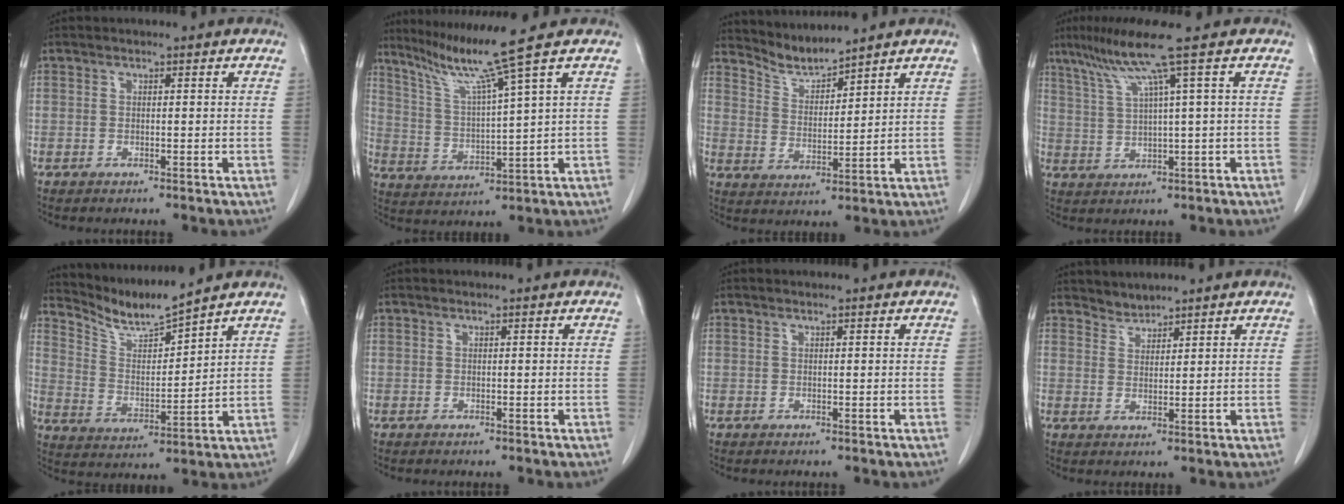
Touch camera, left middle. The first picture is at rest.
{"total": 9.0, "force": [6.6, -3.4, 5.0], "torque": [-0.092, -0.022, 0.126]}
{"total": 4.7, "force": [4.7, -0.7, -0.3], "torque": [0.000, -0.010, 0.098]}
{"total": 7.2, "force": [4.3, -2.0, 5.5], "torque": [-0.109, 0.009, 0.083]}
{"total": 7.3, "force": [7.1, -1.4, 0.8], "torque": [-0.027, -0.014, 0.151]}
{"total": 0.0}
{"total": 0.0}
{"total": 2.2, "force": [2.1, 0.2, -0.6], "torque": [0.010, 0.004, 0.042]}